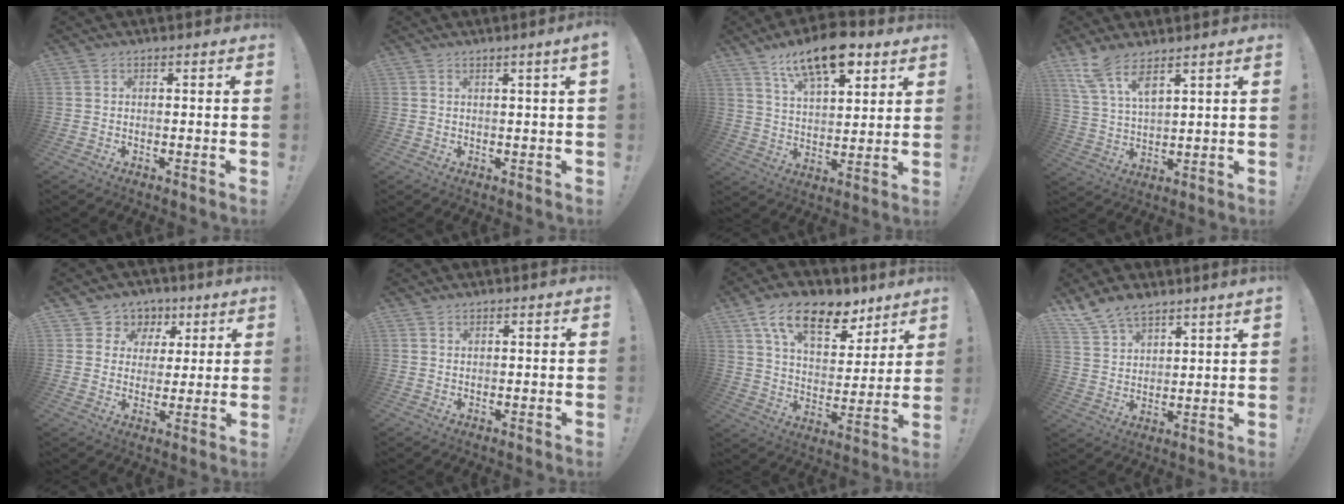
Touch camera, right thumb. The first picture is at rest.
{"total": 2.2, "force": [0.9, -0.4, 2.0], "torque": [-0.031, -0.005, 0.013]}
{"total": 15.0, "force": [9.6, 6.6, 9.4], "torque": [-0.147, -0.048, 0.166]}
{"total": 9.3, "force": [7.2, 2.6, 5.4], "torque": [-0.118, -0.032, 0.135]}
{"total": 7.0, "force": [2.5, 6.5, 1.2], "torque": [-0.017, -0.017, 0.052]}
{"total": 0.6, "force": [0.5, 0.1, 0.2], "torque": [-0.008, 0.002, 0.011]}
{"total": 17.0, "force": [10.1, 8.8, 10.5], "torque": [-0.169, -0.055, 0.177]}
{"total": 8.8, "force": [7.9, 2.8, 2.8], "torque": [-0.065, -0.049, 0.155]}